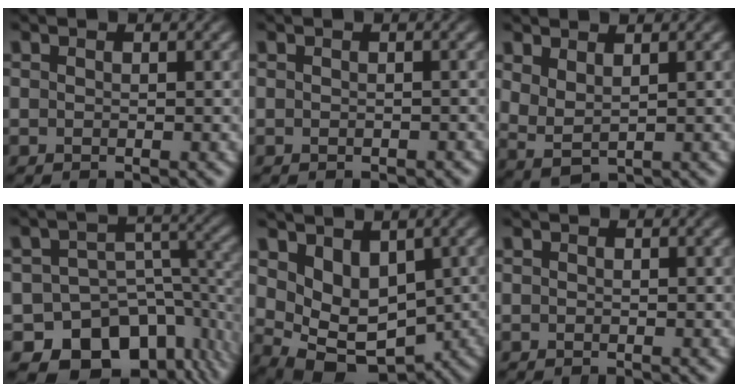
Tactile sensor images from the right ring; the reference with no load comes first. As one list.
[{"total": 0.6, "force": [-0.5, 0.2, 0.1], "torque": [-0.001, -0.003, -0.006]}, {"total": 3.8, "force": [0.8, 3.0, 2.2], "torque": [-0.068, -0.018, 0.028]}, {"total": 14.9, "force": [-6.7, 11.0, 7.4], "torque": [-0.124, -0.043, -0.103]}, {"total": 9.3, "force": [-2.0, 7.0, 5.8], "torque": [-0.112, -0.044, -0.014]}, {"total": 0.0}]